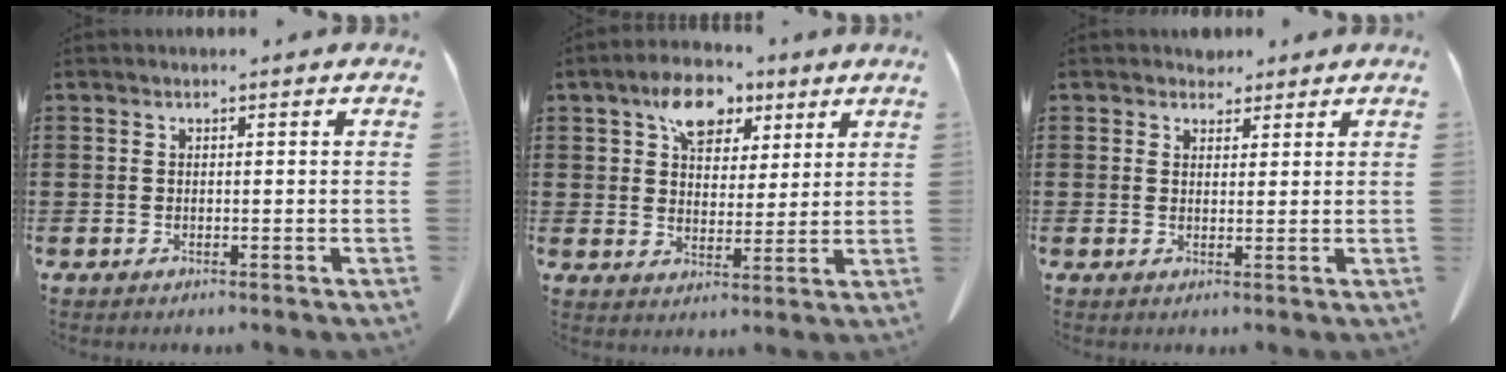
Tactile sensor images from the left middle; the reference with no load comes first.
{"total": 8.3, "force": [4.9, 5.1, 4.2], "torque": [-0.084, 0.004, 0.086]}
{"total": 2.4, "force": [2.1, 1.1, 0.3], "torque": [-0.004, 0.002, 0.039]}